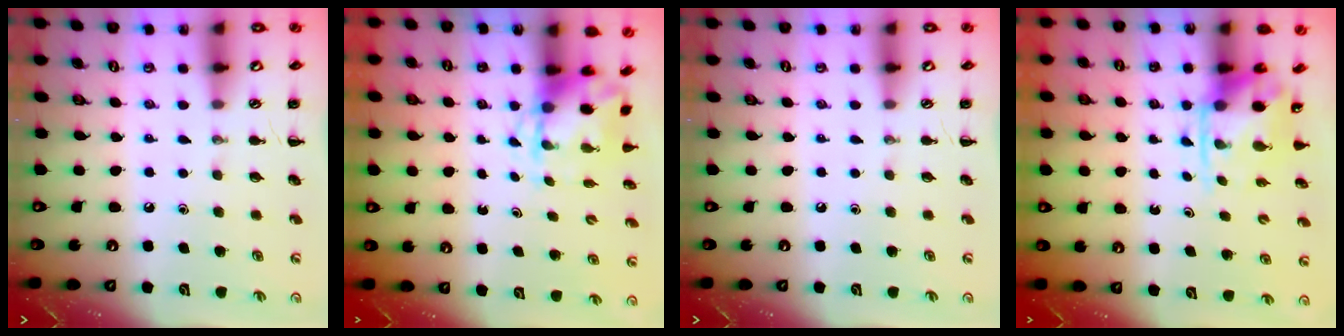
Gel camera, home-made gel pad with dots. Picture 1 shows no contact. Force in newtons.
{"total": 4.3, "press": 4.3, "slide": 0.6}
{"total": 0.0}
{"total": 4.0, "press": 3.9, "slide": 0.8}